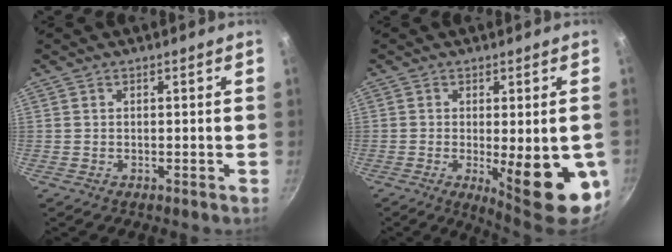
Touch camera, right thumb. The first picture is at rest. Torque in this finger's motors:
{"motor_torque": [0.05, 1.01, 0.73, -0.71, 0.10]}